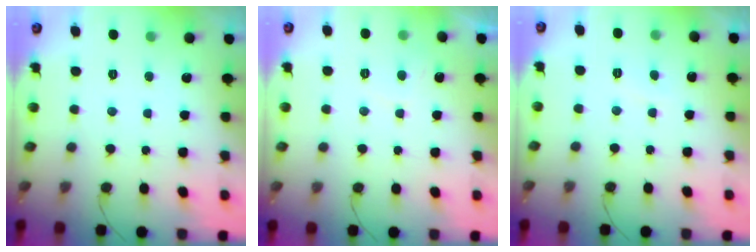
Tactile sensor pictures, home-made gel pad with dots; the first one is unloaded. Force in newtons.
{"total": 1.6, "press": 1.5, "slide": 0.6}
{"total": 1.1, "press": 0.9, "slide": 0.6}